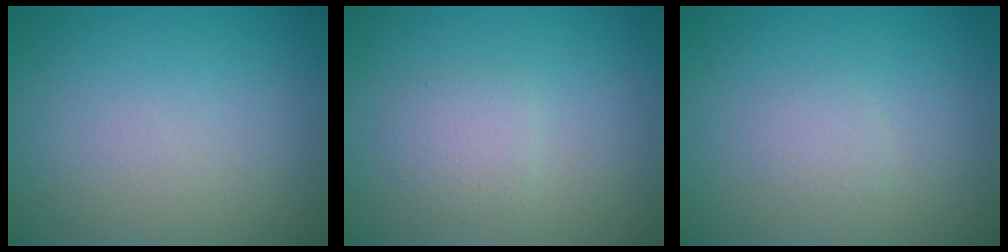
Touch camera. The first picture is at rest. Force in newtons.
{"total": 1.9, "press": 1.9, "slide": 0.0}
{"total": 1.0, "press": 1.0, "slide": 0.0}